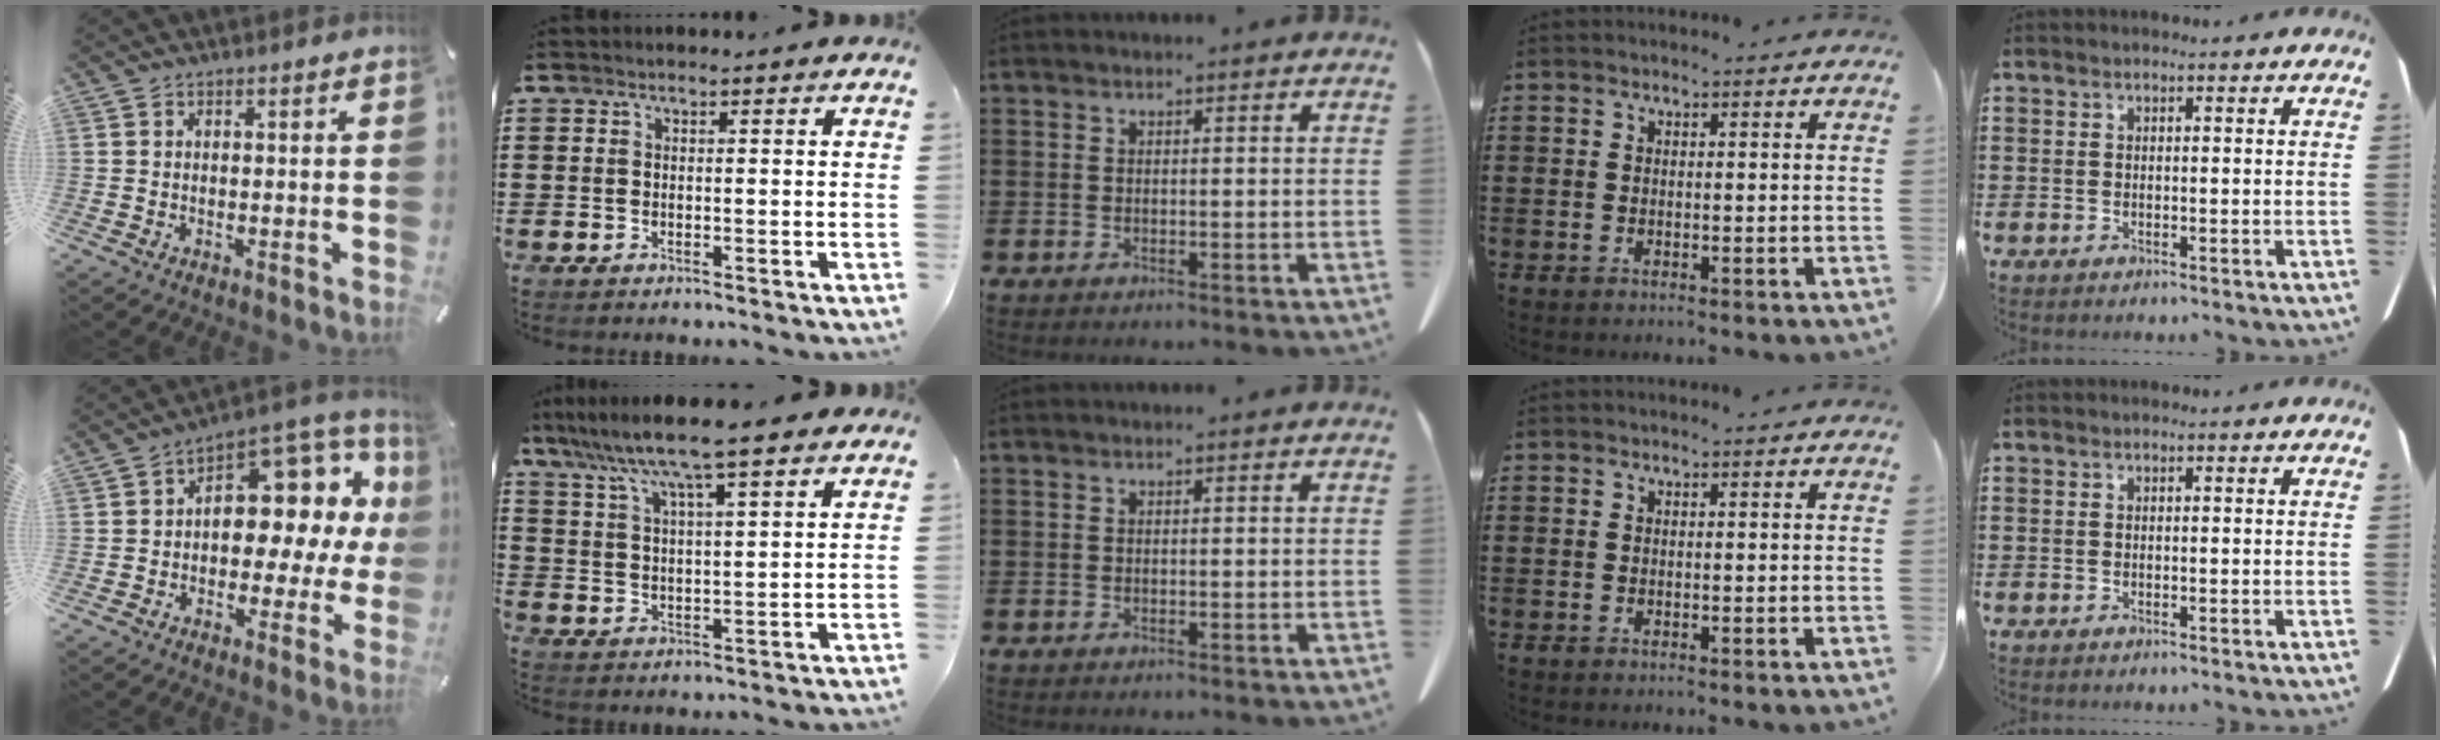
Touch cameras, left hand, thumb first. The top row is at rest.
{"thumb": {"total": 11.9, "force": [4.0, 7.8, 8.1], "torque": [-0.093, -0.055, 0.066]}, "index": {"total": 8.2, "force": [6.7, 0.2, 4.7], "torque": [-0.115, -0.025, 0.115]}}